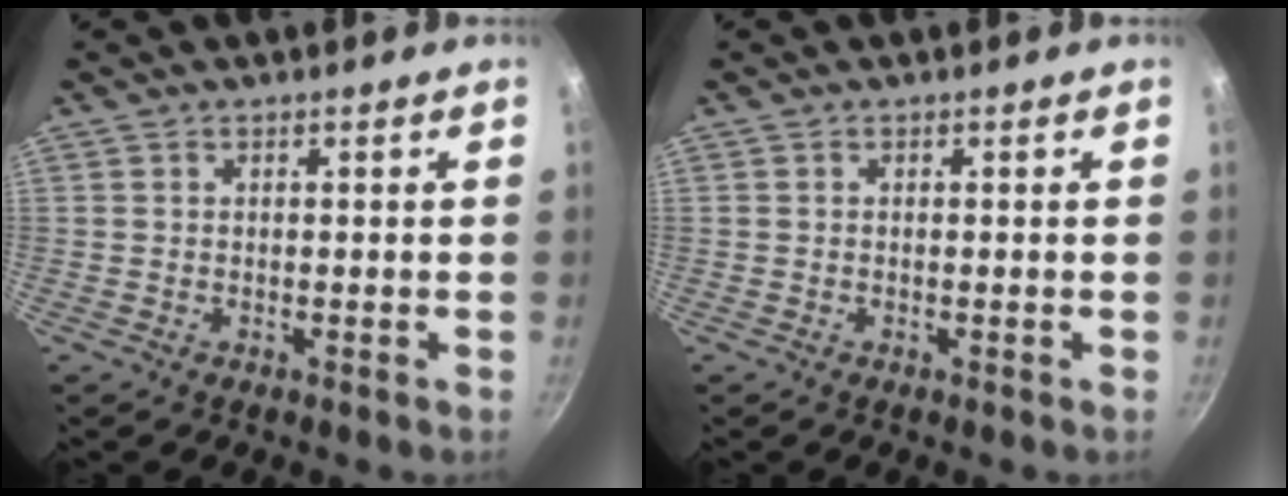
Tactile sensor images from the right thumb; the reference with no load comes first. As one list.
[{"total": 0.0}]